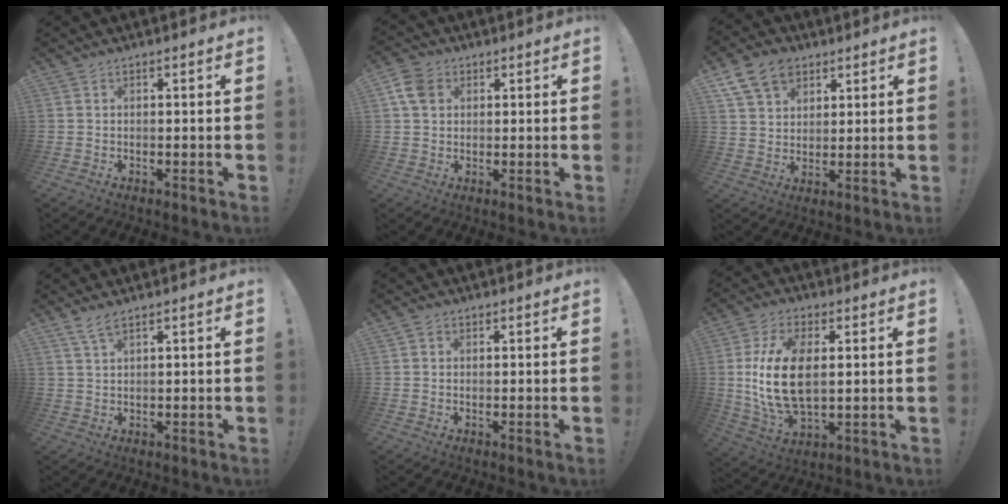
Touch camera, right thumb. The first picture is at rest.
{"total": 7.5, "force": [2.2, 5.9, 4.1], "torque": [-0.074, 0.004, 0.046]}
{"total": 11.9, "force": [6.5, 8.4, 5.3], "torque": [-0.084, -0.026, 0.129]}
{"total": 3.7, "force": [2.7, 0.7, 2.5], "torque": [-0.055, -0.007, 0.049]}
{"total": 1.0, "force": [0.3, 0.9, 0.2], "torque": [0.001, 0.000, 0.005]}
{"total": 17.0, "force": [1.8, 9.7, 13.8], "torque": [-0.271, -0.007, 0.033]}